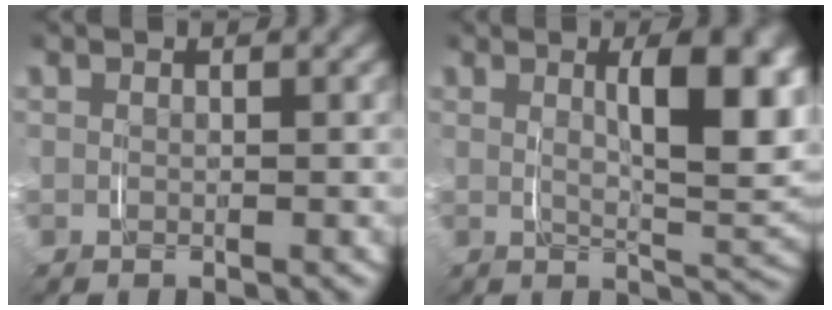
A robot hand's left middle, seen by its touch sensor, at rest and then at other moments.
{"total": 7.1, "force": [1.5, 2.0, 6.6], "torque": [-0.091, -0.004, 0.025]}